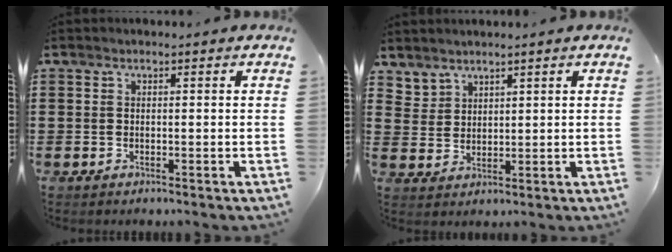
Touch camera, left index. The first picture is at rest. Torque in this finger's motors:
{"motor_torque": [-0.28, -0.18, -0.36, -0.14]}